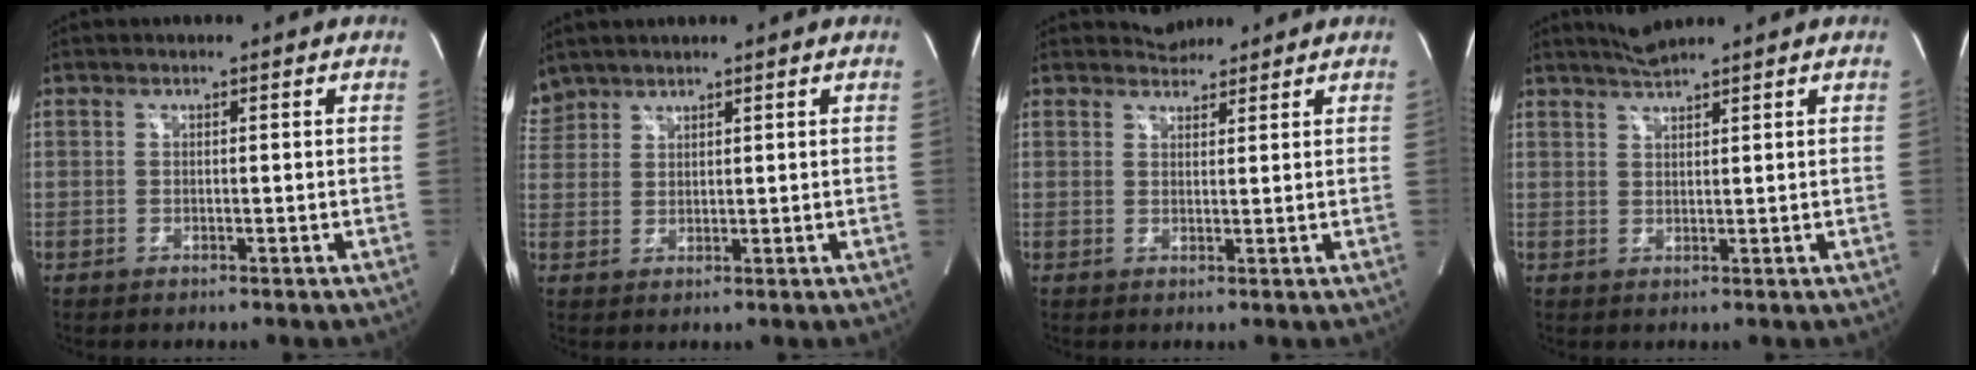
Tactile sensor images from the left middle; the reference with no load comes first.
{"total": 3.5, "force": [3.2, 1.3, -0.1], "torque": [-0.003, 0.018, 0.070]}
{"total": 2.4, "force": [2.3, 0.7, -0.3], "torque": [-0.001, 0.010, 0.039]}
{"total": 2.9, "force": [2.7, -0.5, 0.9], "torque": [-0.022, 0.007, 0.056]}